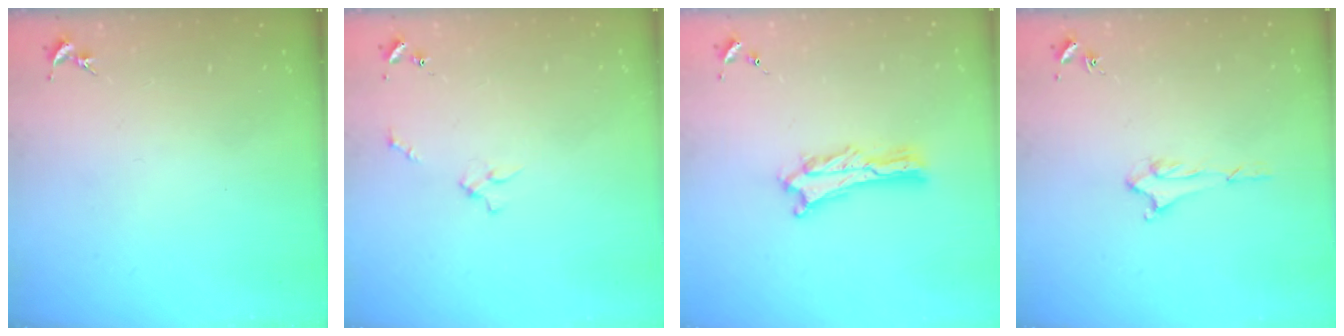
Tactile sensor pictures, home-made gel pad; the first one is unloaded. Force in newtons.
{"total": 2.3, "press": 2.2, "slide": 0.3}
{"total": 2.7, "press": 2.7, "slide": 0.3}
{"total": 1.5, "press": 1.5, "slide": 0.2}